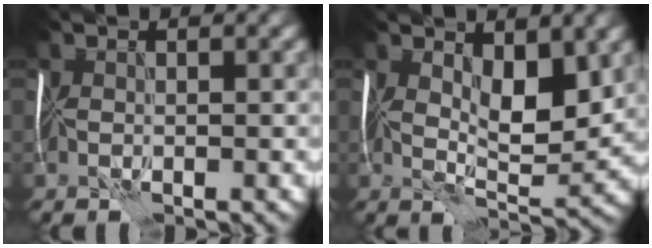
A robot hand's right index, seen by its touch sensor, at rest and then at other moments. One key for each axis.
{"total": 5.5, "fx": 2.0, "fy": 2.4, "fz": 4.5, "tx": -0.075, "ty": -0.010, "tz": 0.038}